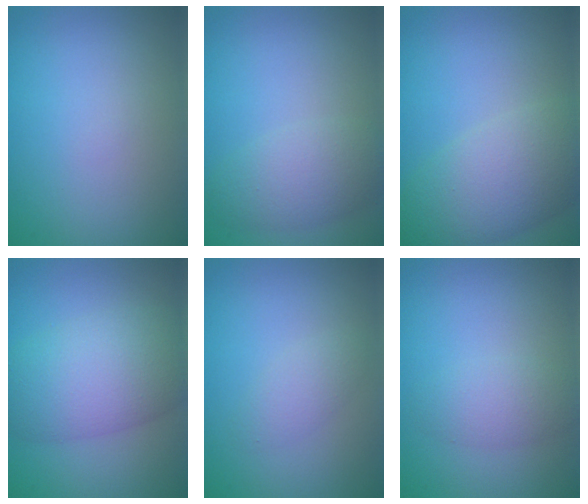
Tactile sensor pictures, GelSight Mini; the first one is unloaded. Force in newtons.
{"total": 3.7, "press": 3.7, "slide": 0.1}
{"total": 6.3, "press": 6.3, "slide": 0.1}
{"total": 7.6, "press": 7.6, "slide": 0.2}
{"total": 1.7, "press": 1.6, "slide": 0.0}
{"total": 2.3, "press": 2.3, "slide": 0.1}